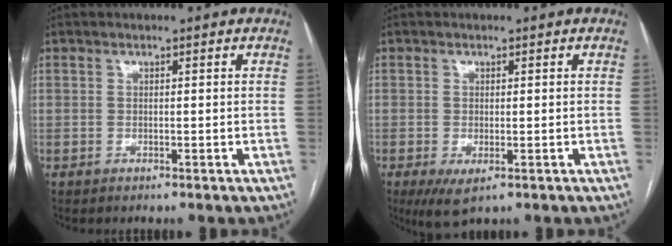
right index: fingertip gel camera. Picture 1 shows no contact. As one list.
[{"total": 3.9, "force": [-1.8, 1.6, 3.1], "torque": [-0.051, -0.011, -0.021]}]